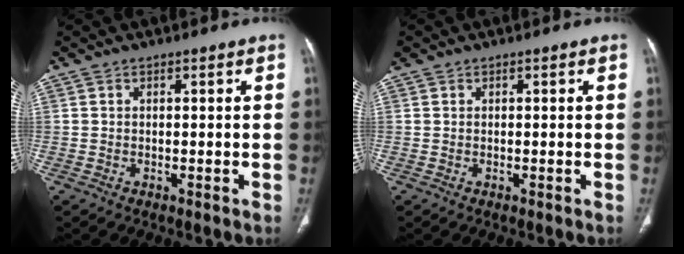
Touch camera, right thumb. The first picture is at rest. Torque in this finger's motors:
{"motor_torque": [-0.39, 0.49, 0.47, -0.27, -0.02]}